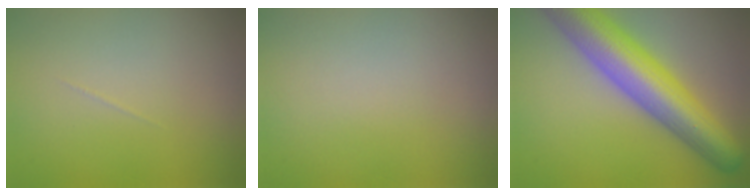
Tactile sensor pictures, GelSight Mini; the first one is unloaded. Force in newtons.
{"total": 0.0}
{"total": 9.5, "press": 9.5, "slide": 0.4}